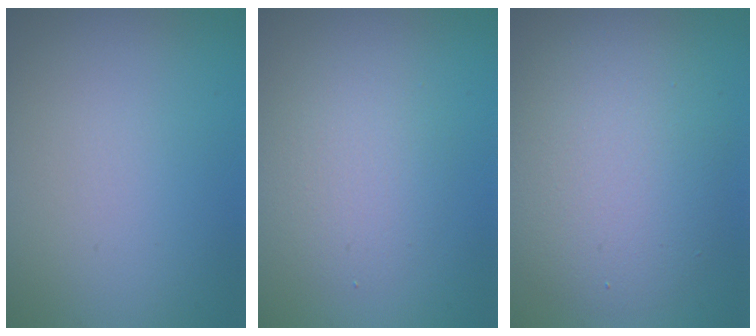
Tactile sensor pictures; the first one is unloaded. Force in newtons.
{"total": 2.9, "press": 2.9, "slide": 0.2}
{"total": 6.7, "press": 6.7, "slide": 0.2}